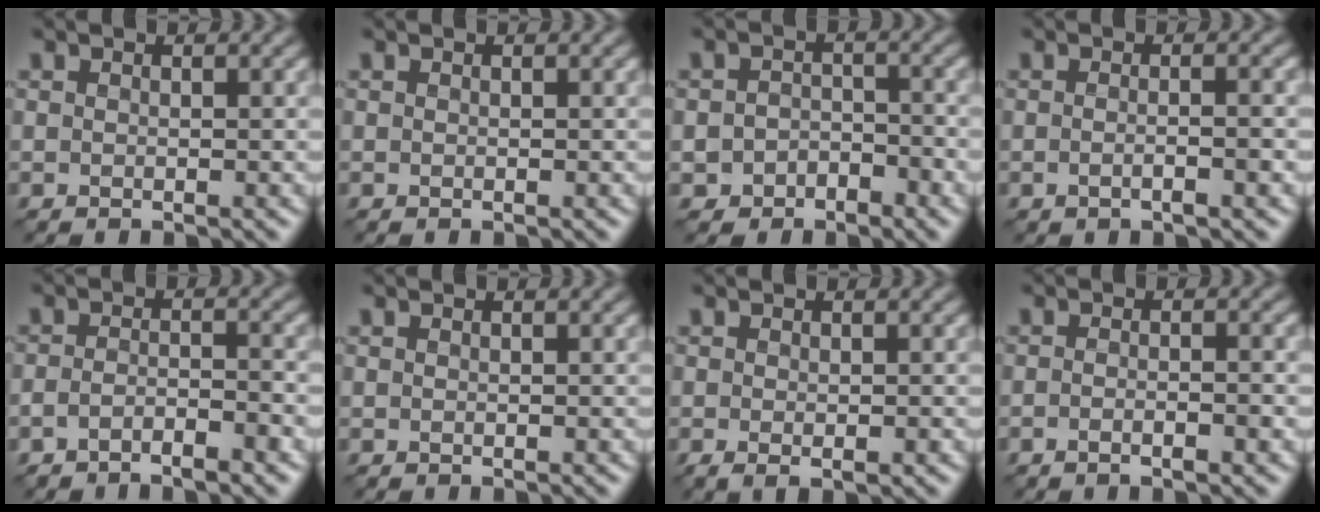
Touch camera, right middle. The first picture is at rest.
{"total": 0.0}
{"total": 2.3, "force": [-1.6, 1.5, 0.5], "torque": [-0.004, 0.006, -0.032]}
{"total": 2.2, "force": [-0.8, 0.6, 2.0], "torque": [-0.012, 0.004, -0.019]}
{"total": 2.3, "force": [-1.8, 0.4, 1.4], "torque": [-0.026, 0.003, -0.036]}
{"total": 0.0}
{"total": 1.6, "force": [-0.5, 0.7, 1.4], "torque": [-0.021, -0.005, -0.004]}
{"total": 2.3, "force": [-1.0, 0.6, 1.9], "torque": [-0.014, 0.004, -0.019]}